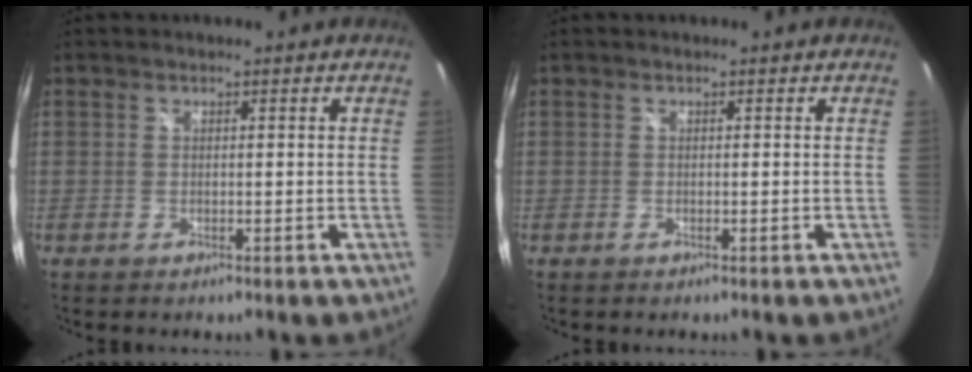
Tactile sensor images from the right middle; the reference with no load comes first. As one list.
[{"total": 0.0}]